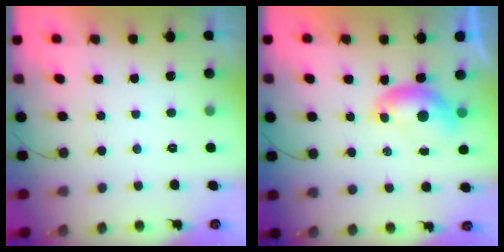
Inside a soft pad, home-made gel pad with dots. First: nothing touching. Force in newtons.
{"total": 6.5, "press": 6.5, "slide": 0.8}